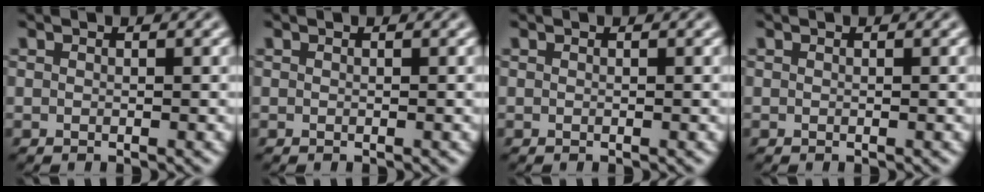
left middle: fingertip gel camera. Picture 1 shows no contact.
{"total": 0.0}
{"total": 0.0}
{"total": 0.0}